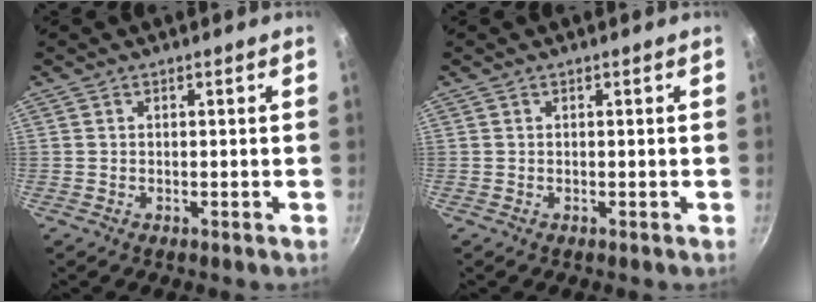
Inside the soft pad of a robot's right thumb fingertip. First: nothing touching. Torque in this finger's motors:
{"motor_torque": [-0.30, 0.03, 0.02, -0.02, 0.03]}